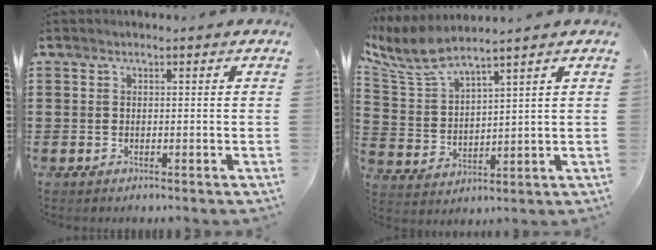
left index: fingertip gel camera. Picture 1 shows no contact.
{"total": 6.6, "force": [5.9, 0.6, 3.0], "torque": [-0.083, -0.030, 0.104]}